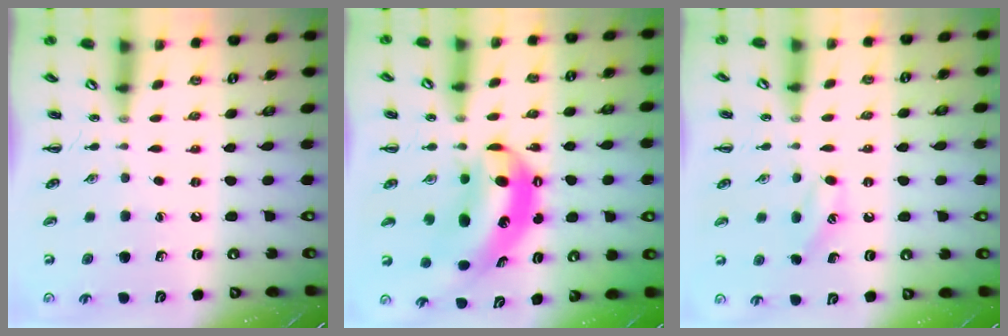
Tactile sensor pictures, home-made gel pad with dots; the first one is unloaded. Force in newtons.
{"total": 7.5, "press": 7.3, "slide": 1.9}
{"total": 6.6, "press": 6.5, "slide": 1.5}